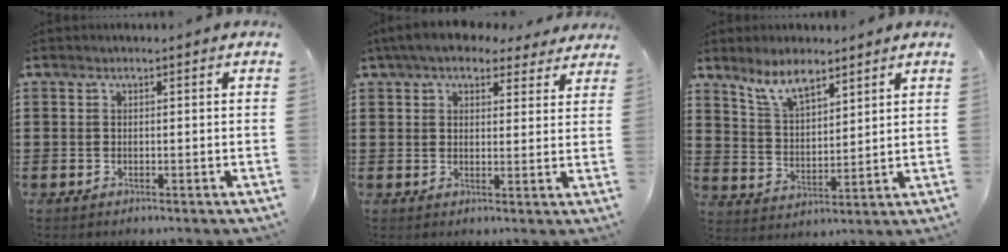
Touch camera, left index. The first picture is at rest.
{"total": 5.9, "force": [4.9, 2.0, 2.6], "torque": [-0.069, 0.000, 0.091]}
{"total": 7.2, "force": [5.9, 2.2, 3.3], "torque": [-0.083, -0.011, 0.111]}